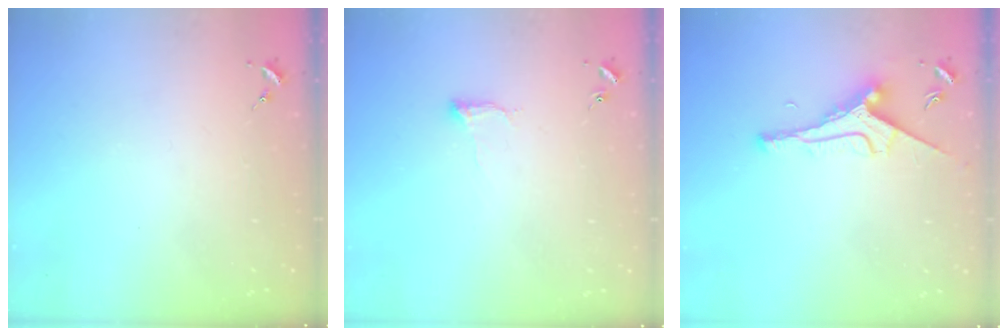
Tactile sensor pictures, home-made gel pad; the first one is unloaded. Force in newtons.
{"total": 5.6, "press": 5.6, "slide": 0.2}
{"total": 9.2, "press": 9.2, "slide": 0.9}